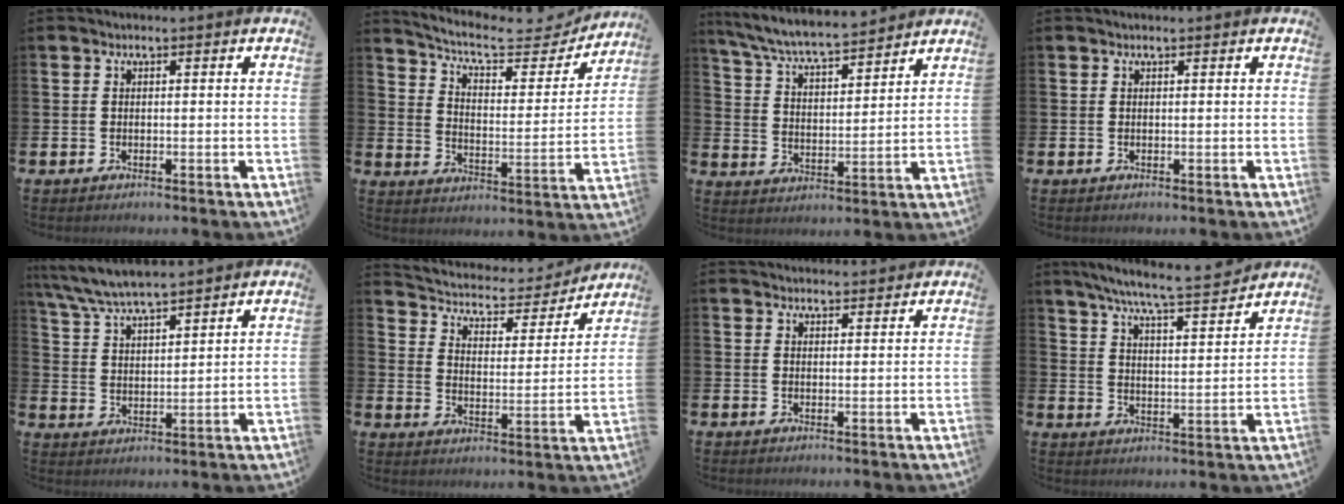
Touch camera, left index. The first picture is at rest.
{"total": 8.3, "force": [7.5, 2.2, 2.9], "torque": [-0.075, -0.053, 0.125]}
{"total": 7.1, "force": [6.7, 0.5, 2.1], "torque": [-0.071, -0.046, 0.117]}
{"total": 0.0}
{"total": 6.4, "force": [6.2, 0.6, 1.6], "torque": [-0.058, -0.030, 0.112]}
{"total": 5.1, "force": [4.6, 1.9, 1.1], "torque": [-0.051, -0.039, 0.073]}
{"total": 2.3, "force": [2.2, 0.4, -0.1], "torque": [0.008, -0.015, 0.039]}
{"total": 7.8, "force": [7.2, 0.0, 3.1], "torque": [-0.083, -0.047, 0.124]}